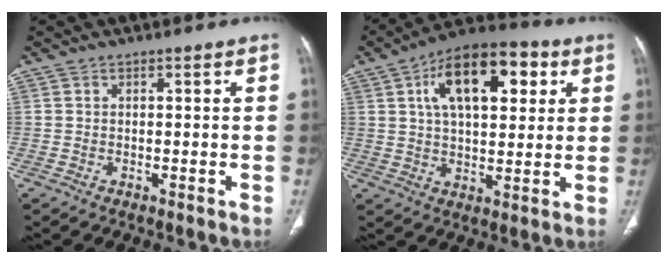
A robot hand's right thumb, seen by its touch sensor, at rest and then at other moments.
{"total": 17.6, "force": [6.0, 8.9, 14.0], "torque": [-0.191, 0.005, 0.092]}